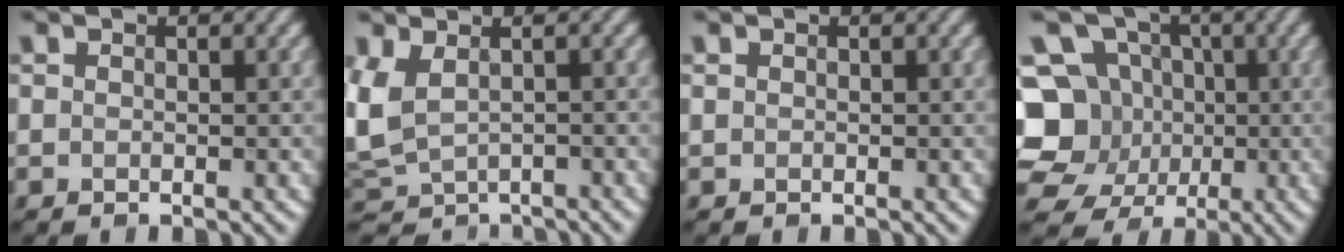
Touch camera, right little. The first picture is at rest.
{"total": 4.2, "force": [-0.5, 2.9, 2.9], "torque": [-0.080, -0.019, 0.007]}
{"total": 0.0}
{"total": 8.4, "force": [-0.9, 8.0, 2.5], "torque": [-0.055, 0.027, -0.044]}